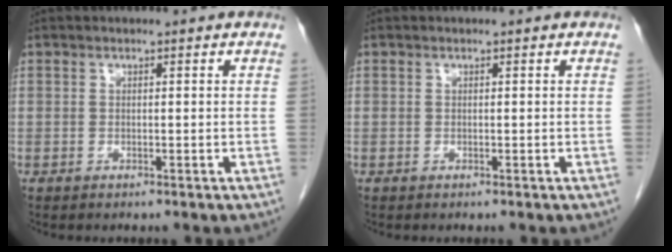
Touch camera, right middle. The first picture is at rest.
{"total": 0.0}